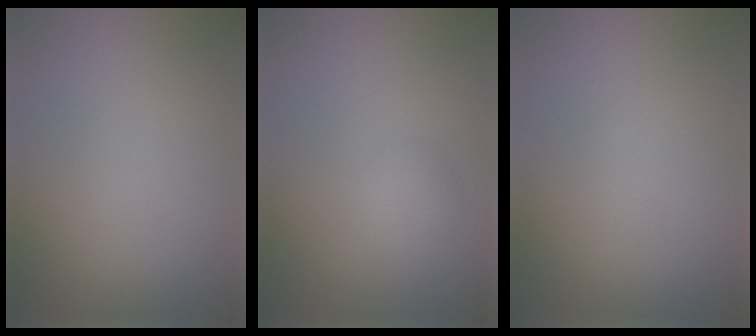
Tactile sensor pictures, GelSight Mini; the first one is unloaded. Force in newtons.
{"total": 1.8, "press": 1.8, "slide": 0.0}
{"total": 0.0}